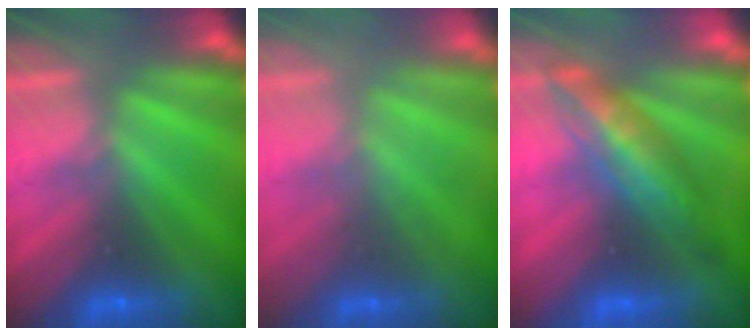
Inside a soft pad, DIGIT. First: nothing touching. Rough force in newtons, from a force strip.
{"total": 2.3}
{"total": 2.9}